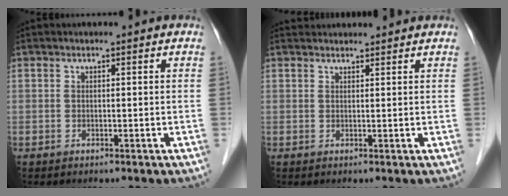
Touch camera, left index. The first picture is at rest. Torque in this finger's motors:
{"motor_torque": [-0.72, -0.78, 0.00, -0.01]}